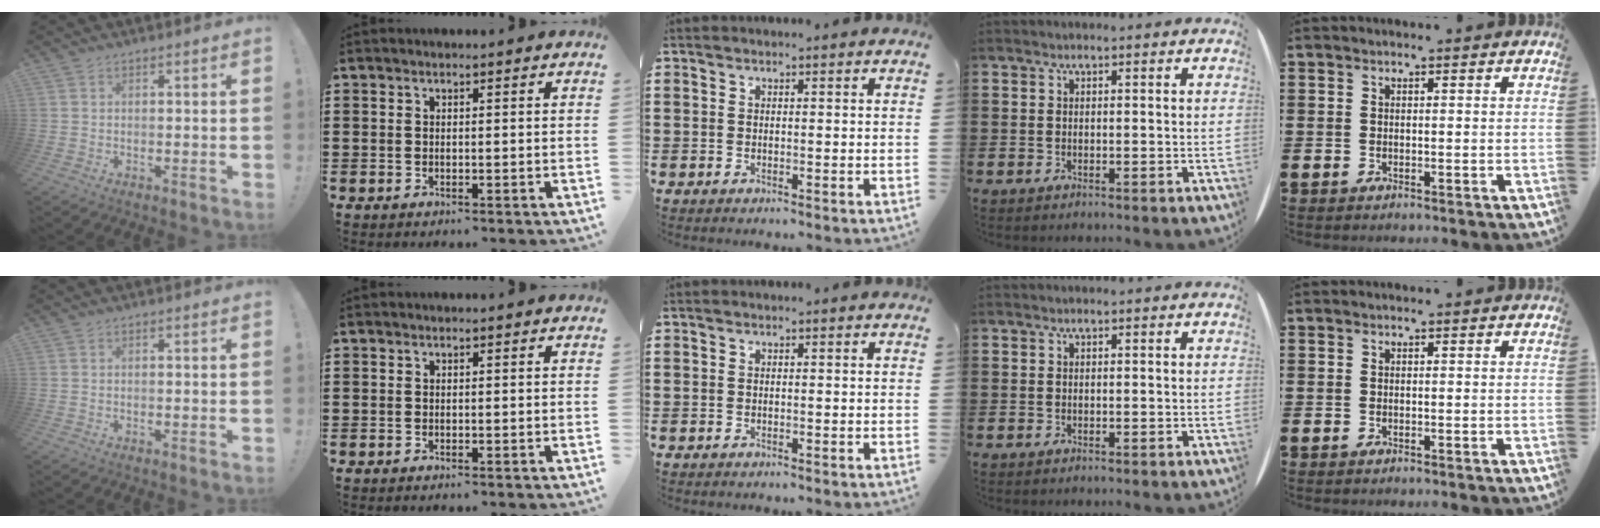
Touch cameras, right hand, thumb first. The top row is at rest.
{}